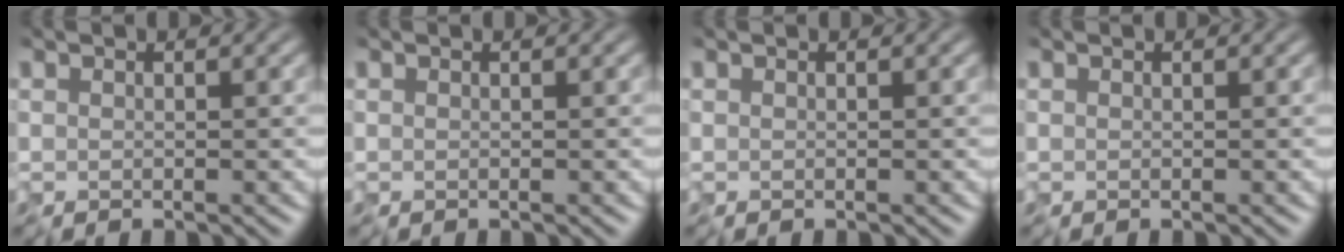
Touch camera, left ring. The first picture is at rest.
{"total": 0.0}
{"total": 0.0}
{"total": 0.0}